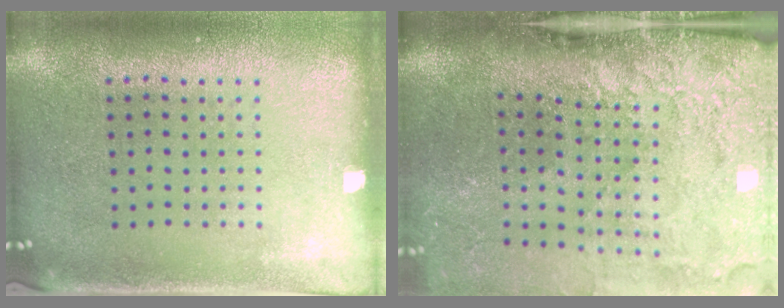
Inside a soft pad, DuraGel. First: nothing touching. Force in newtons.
{"total": 4.7, "press": 3.6, "slide": 3.1}